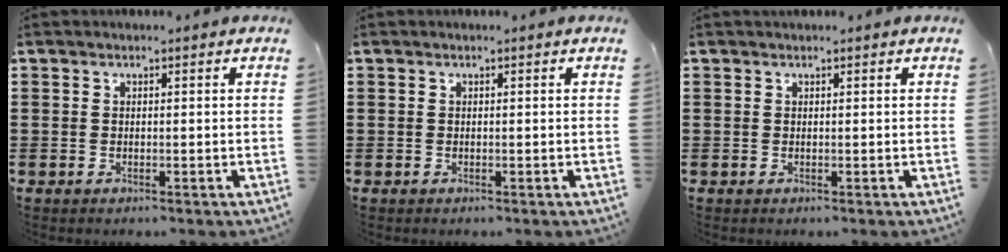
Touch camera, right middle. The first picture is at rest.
{"total": 0.0}
{"total": 0.0}